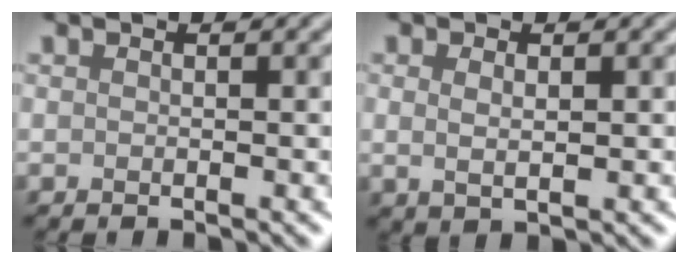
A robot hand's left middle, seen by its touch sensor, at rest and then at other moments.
{"total": 1.6, "force": [0.4, 0.7, 1.3], "torque": [-0.028, -0.003, 0.011]}